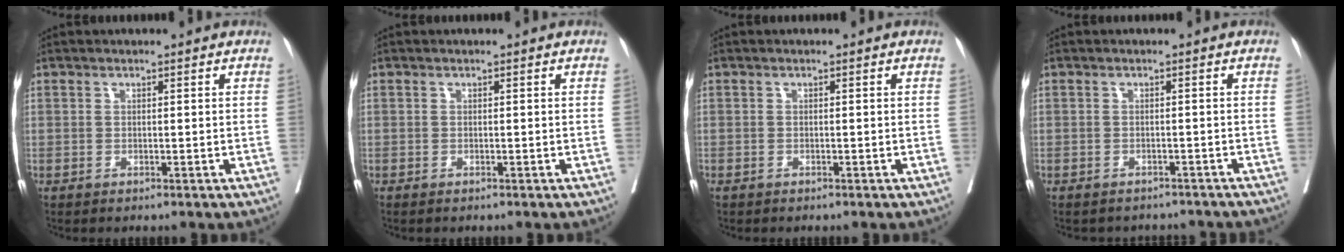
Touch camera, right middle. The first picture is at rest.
{"total": 0.0}
{"total": 1.1, "force": [-0.8, 0.0, 0.9], "torque": [-0.018, 0.006, -0.002]}
{"total": 5.9, "force": [-5.5, 2.2, 0.8], "torque": [-0.006, 0.005, -0.056]}